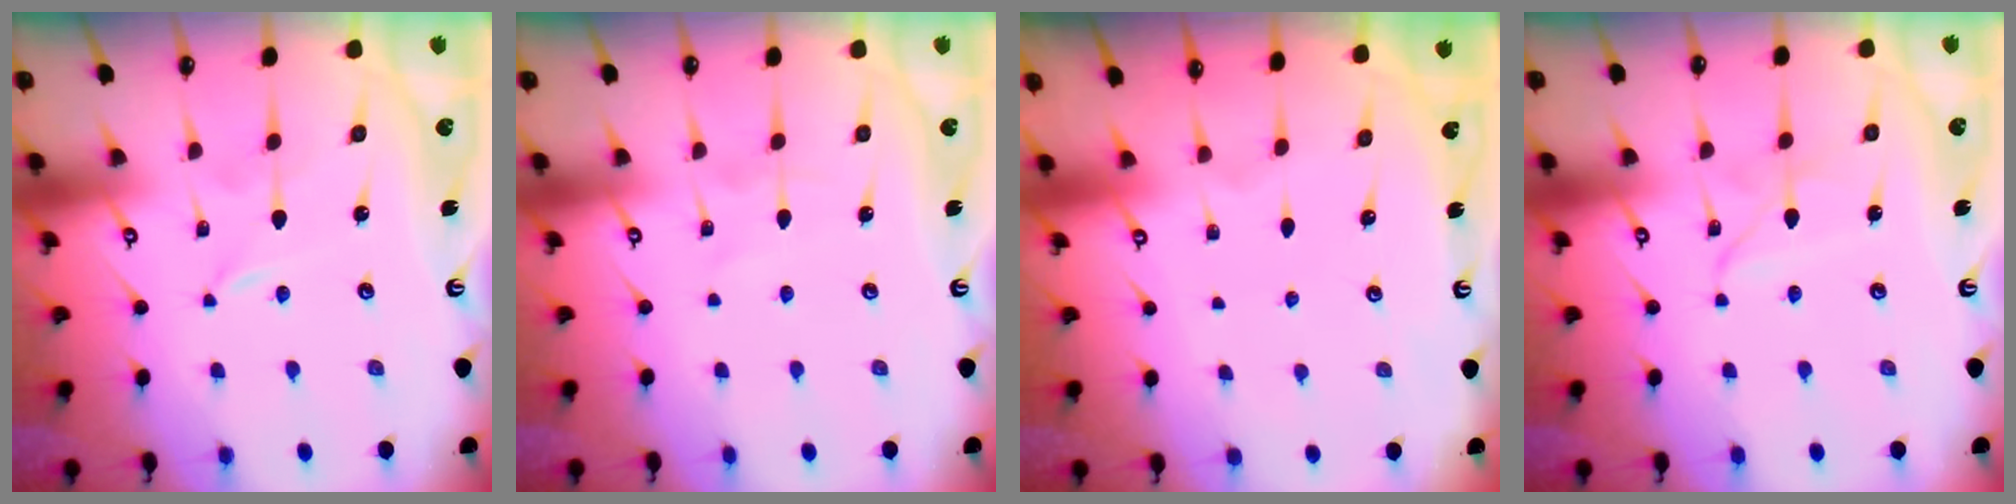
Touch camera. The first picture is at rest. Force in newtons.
{"total": 1.1, "press": 1.1, "slide": 0.0}
{"total": 0.0}
{"total": 2.7, "press": 2.7, "slide": 0.2}